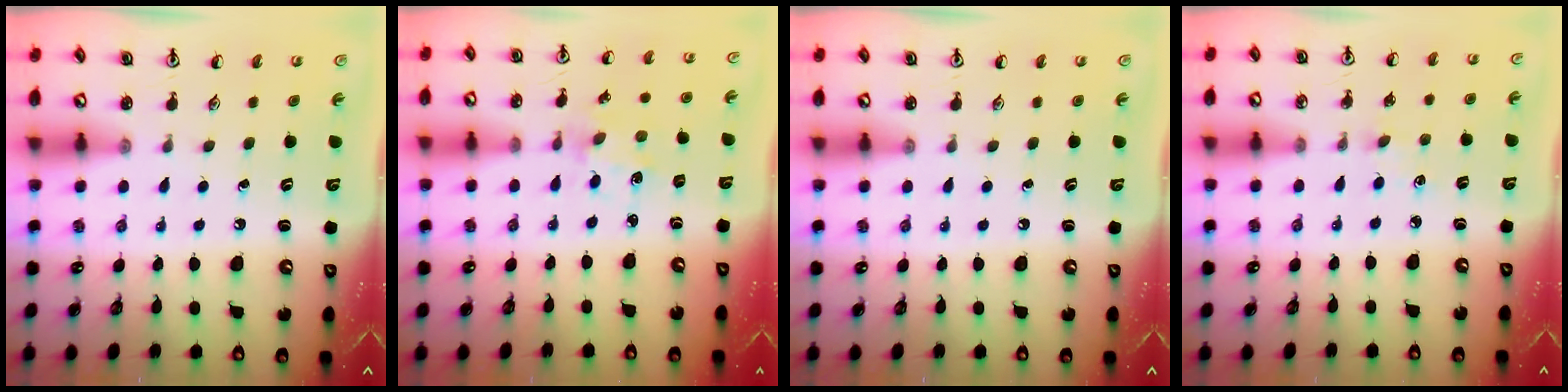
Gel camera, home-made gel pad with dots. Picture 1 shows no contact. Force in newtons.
{"total": 1.5, "press": 1.5, "slide": 0.1}
{"total": 0.0}
{"total": 2.0, "press": 2.0, "slide": 0.3}